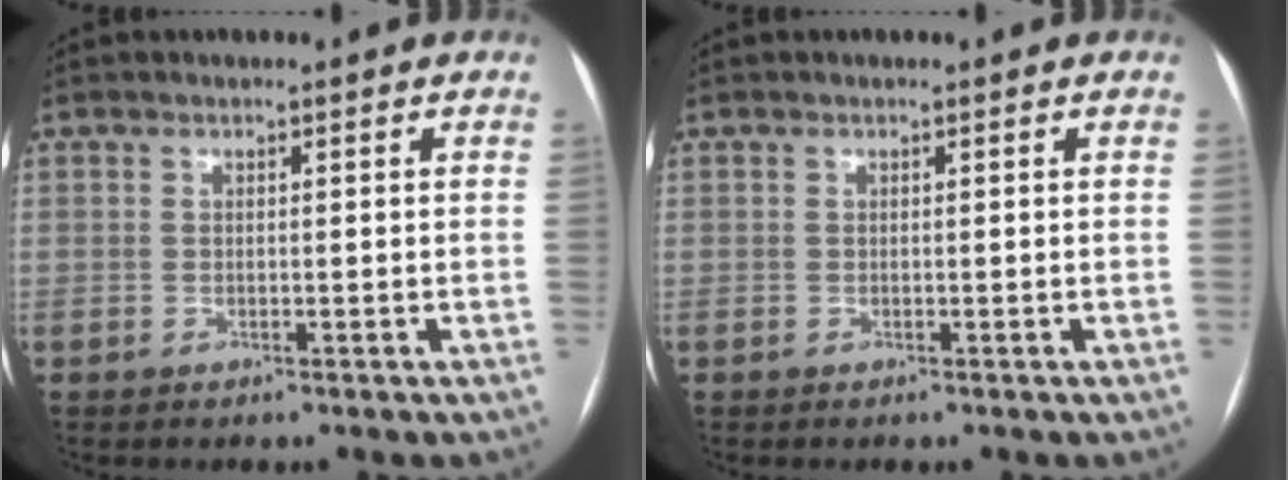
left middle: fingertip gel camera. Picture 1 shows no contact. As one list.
[{"total": 0.0}]